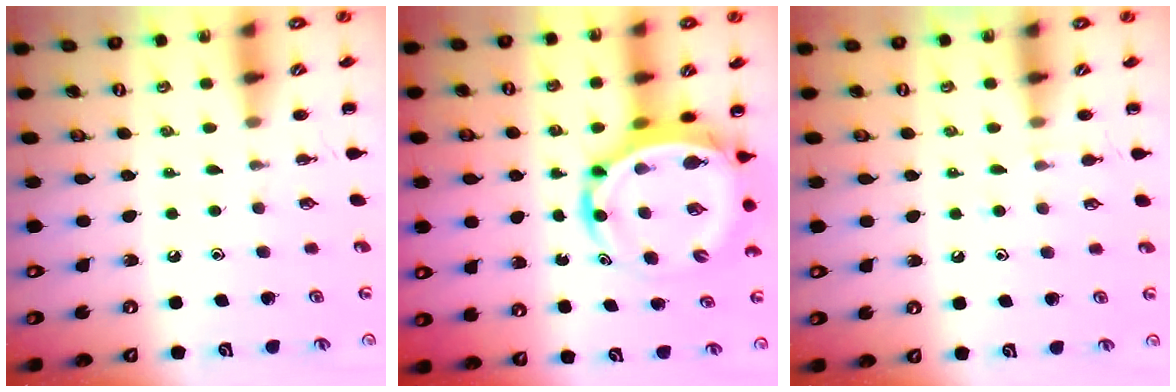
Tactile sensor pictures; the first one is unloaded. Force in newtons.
{"total": 8.4, "press": 8.1, "slide": 2.4}
{"total": 6.2, "press": 5.9, "slide": 2.0}